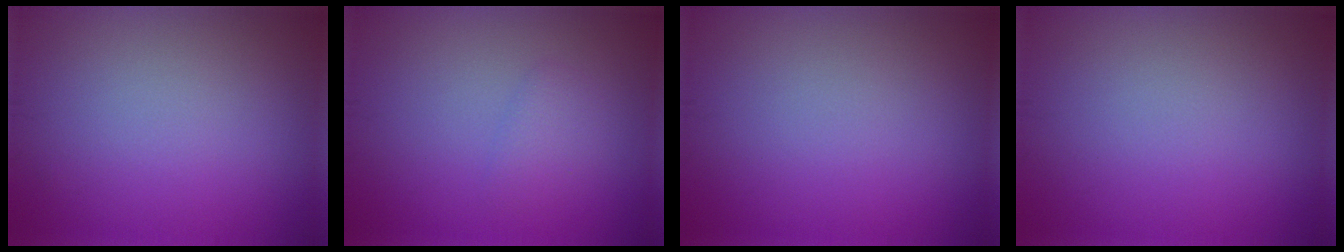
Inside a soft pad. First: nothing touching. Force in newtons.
{"total": 1.3, "press": 1.3, "slide": 0.1}
{"total": 0.0}
{"total": 0.0}